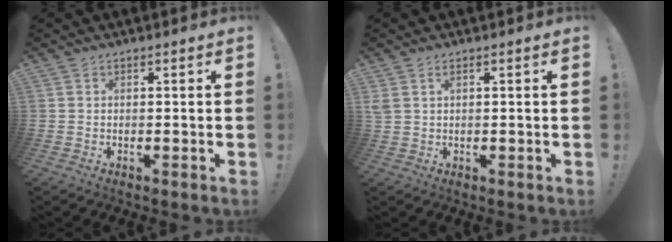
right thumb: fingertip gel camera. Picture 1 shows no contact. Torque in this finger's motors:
{"motor_torque": [0.13, 0.42, 0.20, 0.11, 0.00]}